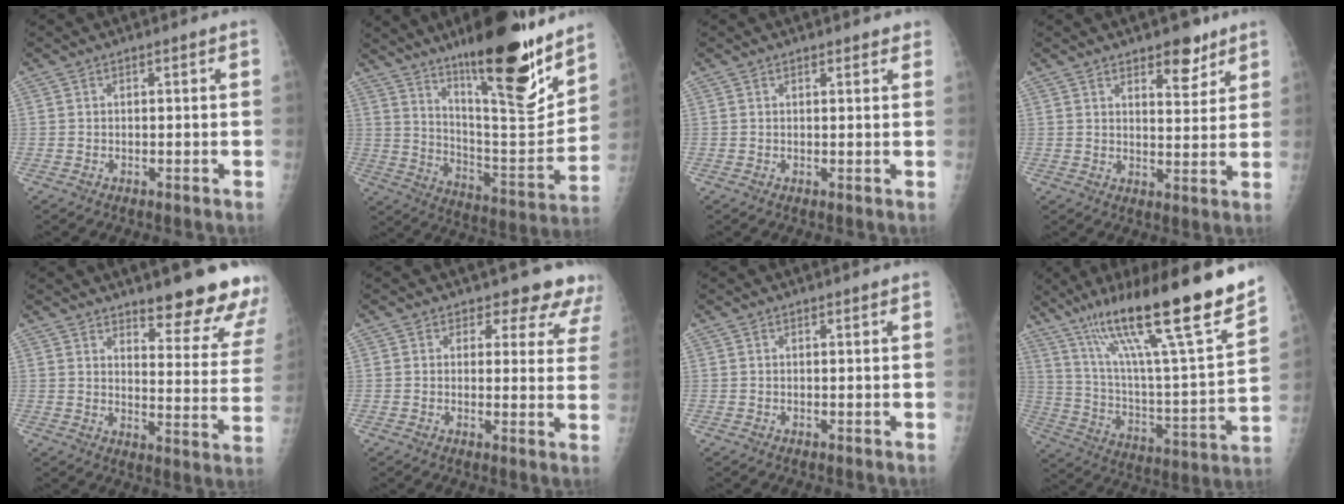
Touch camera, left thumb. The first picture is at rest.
{"total": 23.4, "force": [16.1, 5.1, 16.2], "torque": [-0.216, -0.101, 0.263]}
{"total": 1.7, "force": [1.5, 0.6, 0.6], "torque": [0.006, -0.003, 0.015]}
{"total": 6.5, "force": [4.5, 2.9, 3.8], "torque": [-0.028, -0.029, 0.063]}
{"total": 16.8, "force": [13.5, 4.2, 9.0], "torque": [-0.071, -0.098, 0.167]}
{"total": 9.1, "force": [8.1, 4.0, 1.3], "torque": [0.038, -0.044, 0.066]}
{"total": 0.6, "force": [0.5, 0.0, 0.3], "torque": [-0.002, 0.000, 0.008]}
{"total": 26.5, "force": [18.2, 2.3, 19.1], "torque": [-0.288, -0.064, 0.308]}